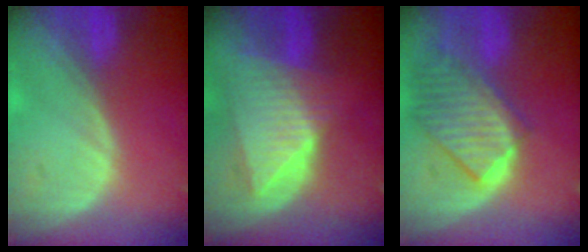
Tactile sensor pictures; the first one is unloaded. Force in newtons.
{"total": 9.0, "press": 7.9, "slide": 4.3}
{"total": 9.8, "press": 8.6, "slide": 4.7}